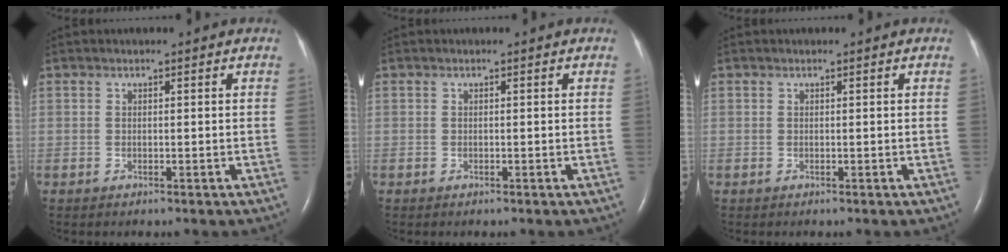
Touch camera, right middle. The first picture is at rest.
{"total": 0.0}
{"total": 0.0}